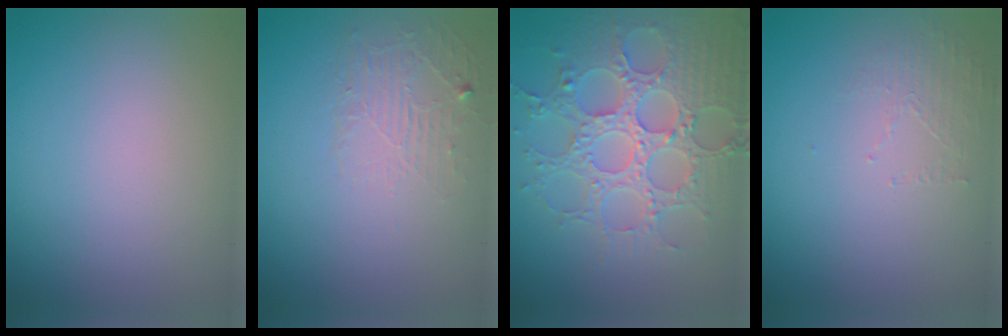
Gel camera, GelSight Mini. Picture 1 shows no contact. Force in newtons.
{"total": 1.8, "press": 0.4, "slide": 1.8}
{"total": 6.9, "press": 5.8, "slide": 3.7}
{"total": 1.4, "press": 0.4, "slide": 1.4}